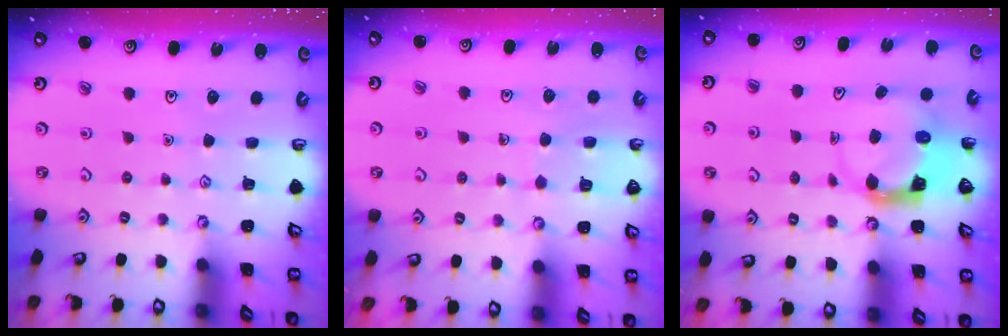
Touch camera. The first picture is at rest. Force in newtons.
{"total": 5.3, "press": 5.3, "slide": 0.3}
{"total": 3.9, "press": 3.8, "slide": 0.5}